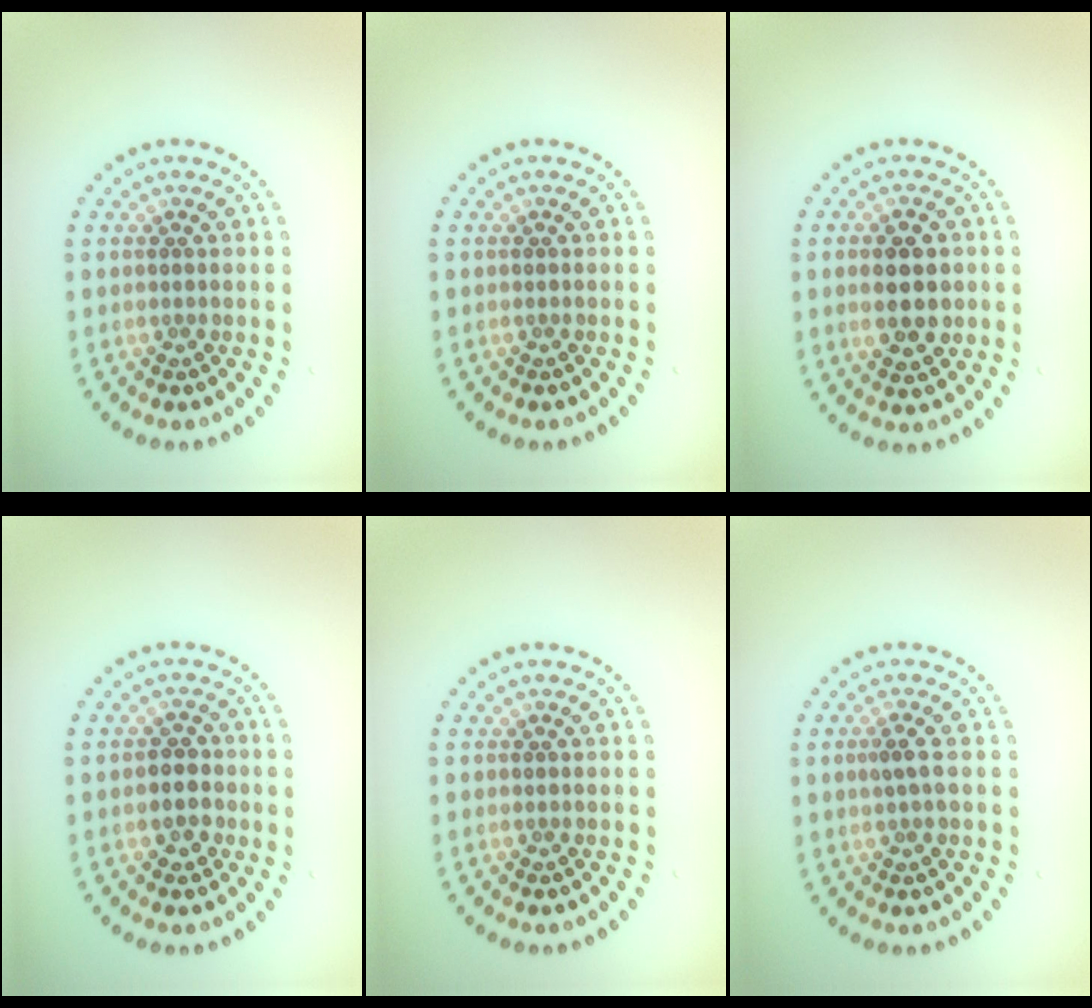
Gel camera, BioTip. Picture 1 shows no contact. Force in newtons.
{"total": 0.0}
{"total": 4.6, "press": 4.6, "slide": 0.1}
{"total": 2.3, "press": 2.1, "slide": 0.8}
{"total": 0.0}
{"total": 1.3, "press": 1.1, "slide": 0.7}